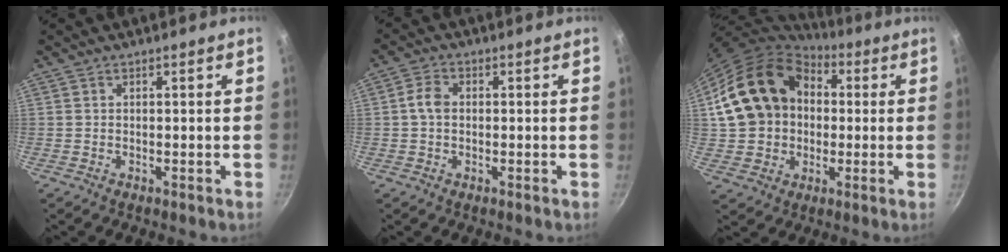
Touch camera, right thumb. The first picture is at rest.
{"total": 3.5, "force": [0.1, 2.6, 2.4], "torque": [-0.046, 0.009, -0.003]}
{"total": 19.8, "force": [3.0, 15.9, 11.5], "torque": [-0.189, 0.041, 0.058]}